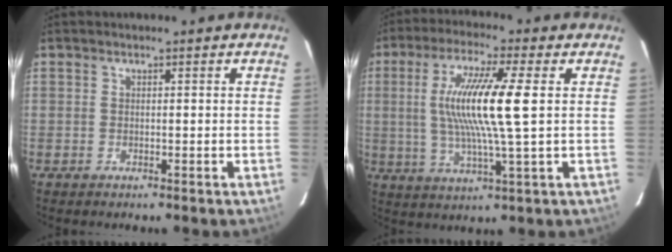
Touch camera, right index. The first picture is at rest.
{"total": 13.6, "force": [1.5, 0.4, 13.5], "torque": [-0.256, -0.004, 0.029]}